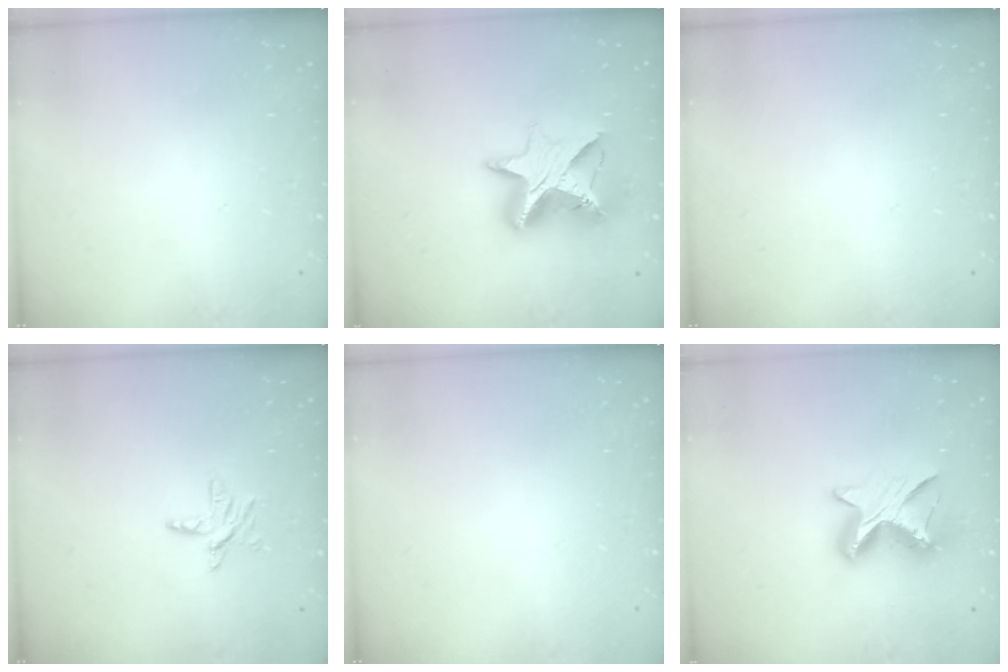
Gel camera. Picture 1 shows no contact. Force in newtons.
{"total": 12.6, "press": 12.6, "slide": 1.0}
{"total": 0.0}
{"total": 6.0, "press": 6.0, "slide": 0.5}
{"total": 0.0}
{"total": 9.6, "press": 9.6, "slide": 0.6}